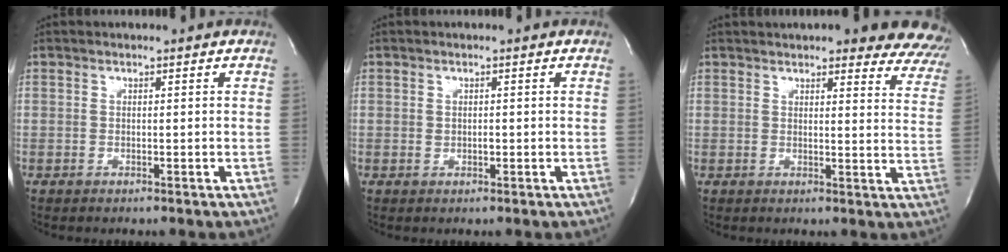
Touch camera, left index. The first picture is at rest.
{"total": 0.8, "force": [0.0, 0.6, 0.6], "torque": [-0.008, 0.001, -0.001]}
{"total": 20.0, "force": [18.1, 4.4, 7.2], "torque": [-0.073, -0.042, 0.184]}